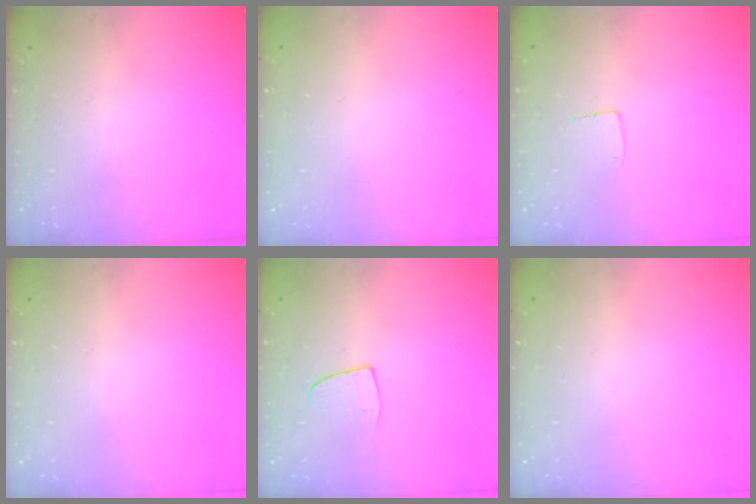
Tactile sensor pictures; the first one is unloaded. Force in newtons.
{"total": 0.0}
{"total": 2.7, "press": 2.7, "slide": 0.1}
{"total": 0.0}
{"total": 4.2, "press": 4.2, "slide": 0.3}
{"total": 0.0}